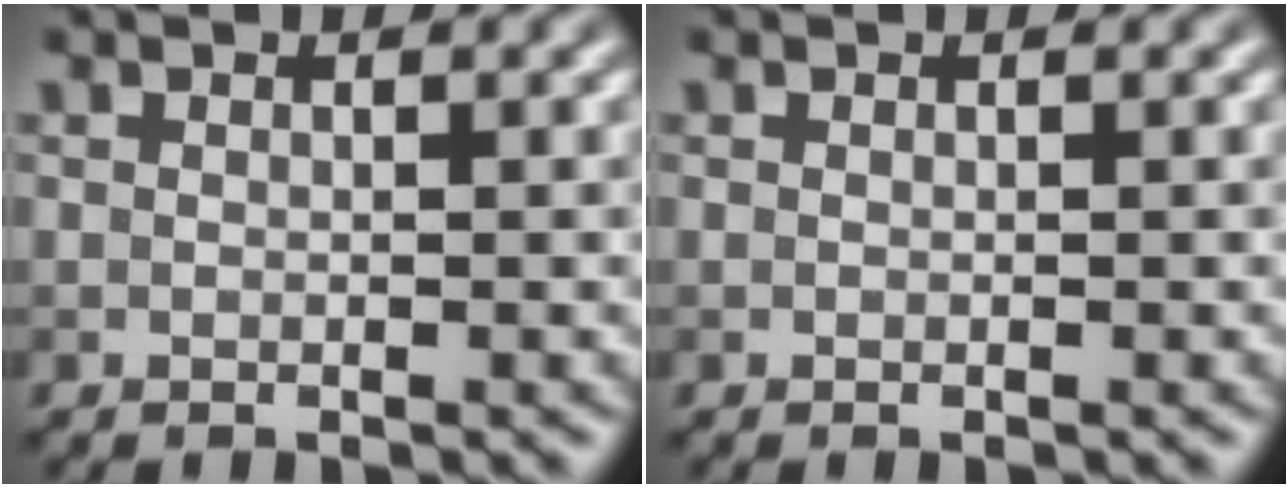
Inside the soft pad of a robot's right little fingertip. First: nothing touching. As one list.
[{"total": 0.0}]